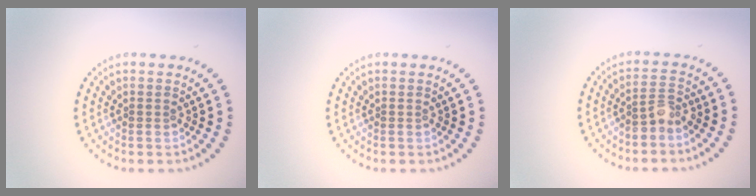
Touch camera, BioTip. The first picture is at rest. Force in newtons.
{"total": 0.0}
{"total": 2.0, "press": 1.6, "slide": 1.1}